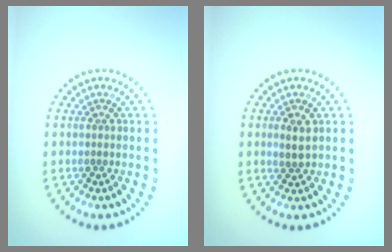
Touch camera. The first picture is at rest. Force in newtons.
{"total": 1.8, "press": 1.7, "slide": 0.6}